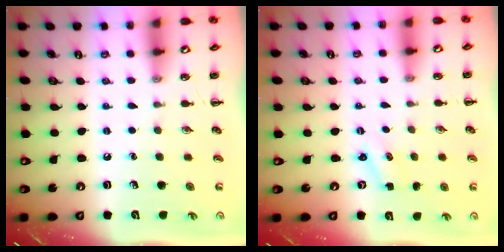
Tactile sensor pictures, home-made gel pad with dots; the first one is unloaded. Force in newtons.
{"total": 0.8, "press": 0.8, "slide": 0.3}